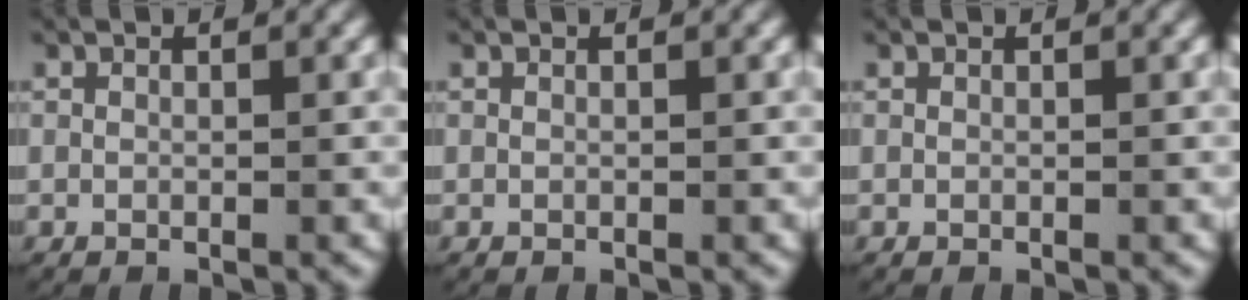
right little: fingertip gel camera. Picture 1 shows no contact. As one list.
[{"total": 0.0}, {"total": 0.0}]